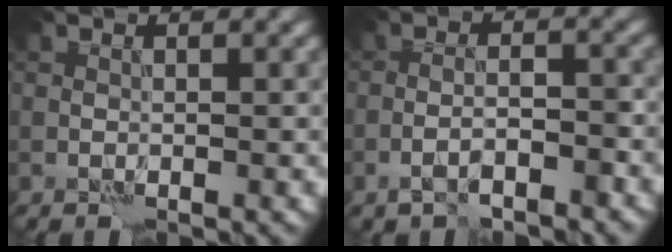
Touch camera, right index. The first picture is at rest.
{"total": 3.2, "force": [-2.1, 0.7, 2.4], "torque": [-0.041, 0.005, -0.038]}